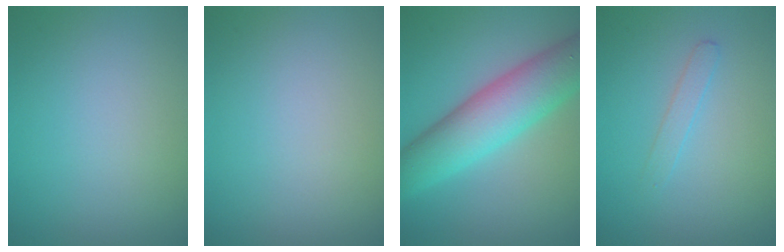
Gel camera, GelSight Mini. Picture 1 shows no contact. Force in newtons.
{"total": 0.0}
{"total": 8.1, "press": 8.1, "slide": 0.2}
{"total": 1.2, "press": 1.2, "slide": 0.0}